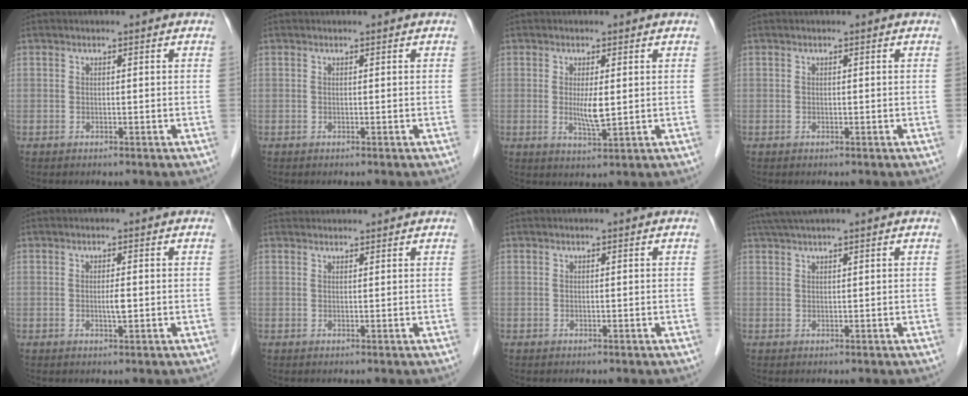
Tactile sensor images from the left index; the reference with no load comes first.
{"total": 0.0}
{"total": 3.8, "force": [0.2, 0.6, 3.7], "torque": [-0.071, -0.008, 0.005]}
{"total": 0.0}
{"total": 1.6, "force": [-0.2, 0.2, 1.6], "torque": [-0.030, -0.001, -0.002]}
{"total": 3.6, "force": [3.6, 0.4, 0.5], "torque": [-0.007, 0.034, 0.052]}
{"total": 0.0}
{"total": 3.4, "force": [2.8, -0.7, 1.9], "torque": [-0.034, 0.026, 0.056]}